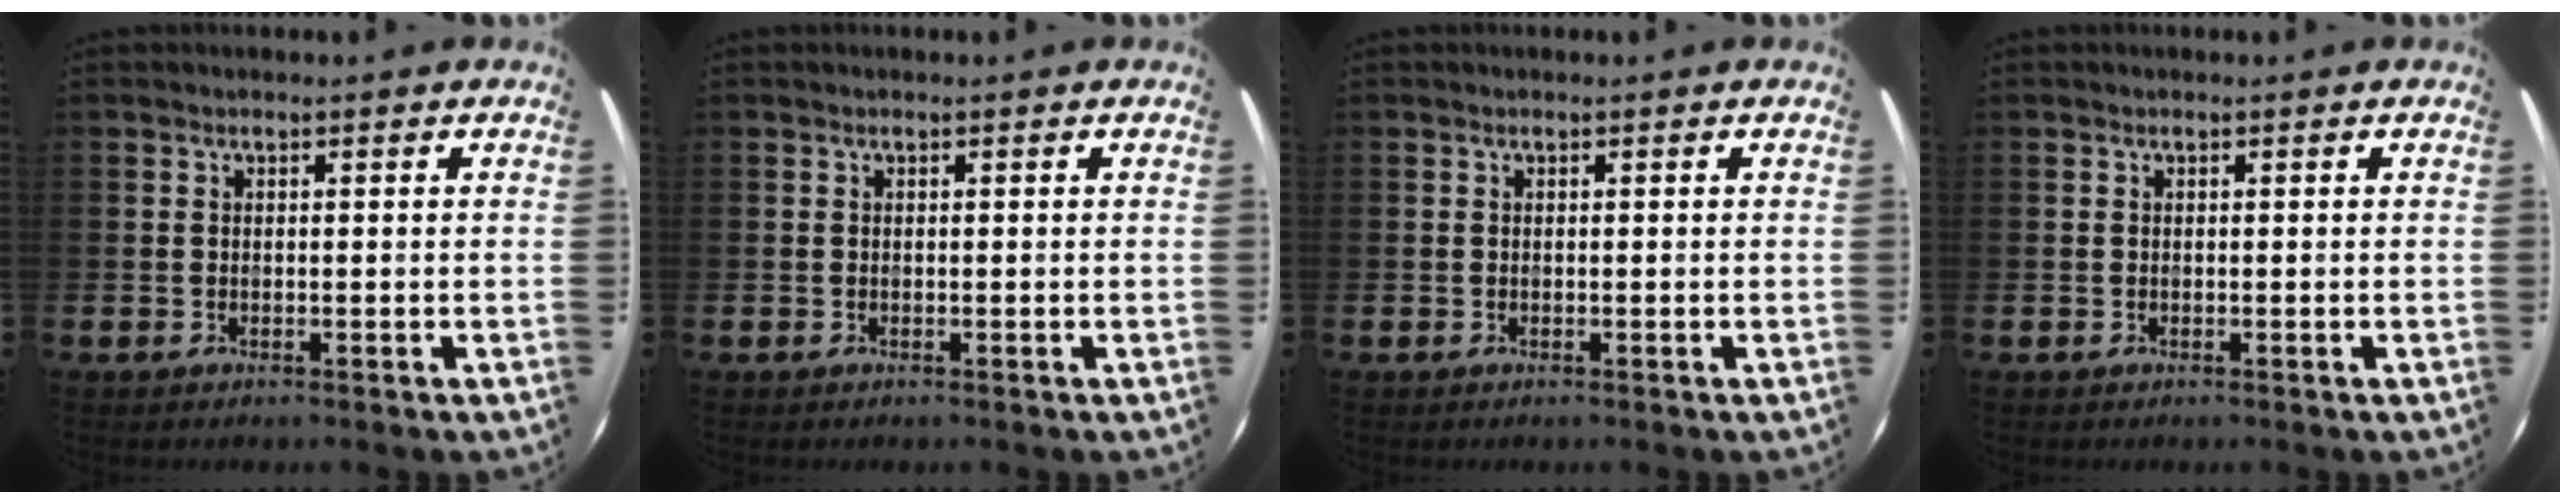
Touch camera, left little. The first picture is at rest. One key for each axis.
{"total": 0.0}
{"total": 0.0}
{"total": 0.0}